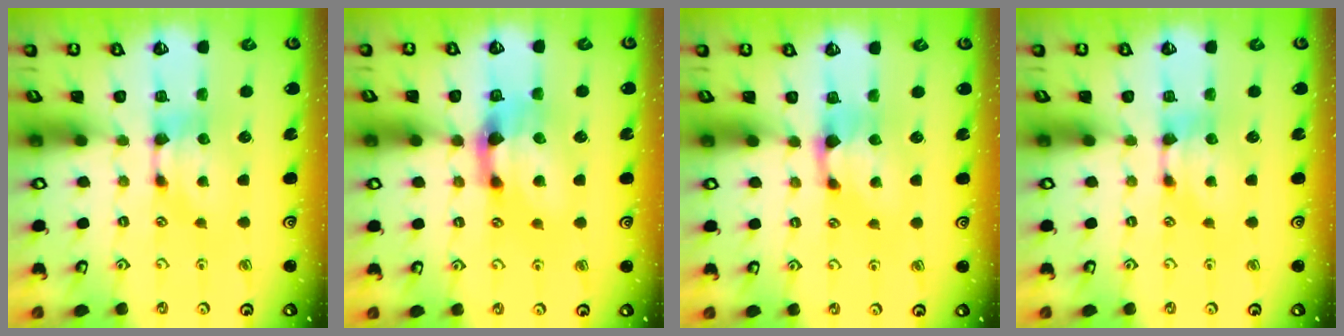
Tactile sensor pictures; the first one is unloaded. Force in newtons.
{"total": 4.0, "press": 3.6, "slide": 1.8}
{"total": 1.1, "press": 0.1, "slide": 1.1}
{"total": 0.0}